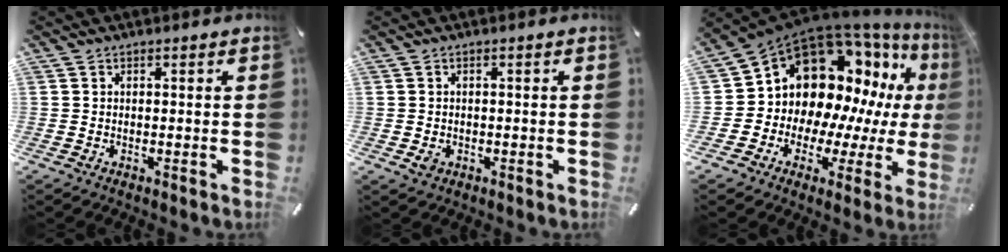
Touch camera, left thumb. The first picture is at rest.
{"total": 1.9, "force": [-0.6, 1.4, 1.0], "torque": [-0.018, 0.002, -0.012]}
{"total": 17.0, "force": [7.8, 12.9, 8.0], "torque": [-0.120, -0.107, 0.157]}